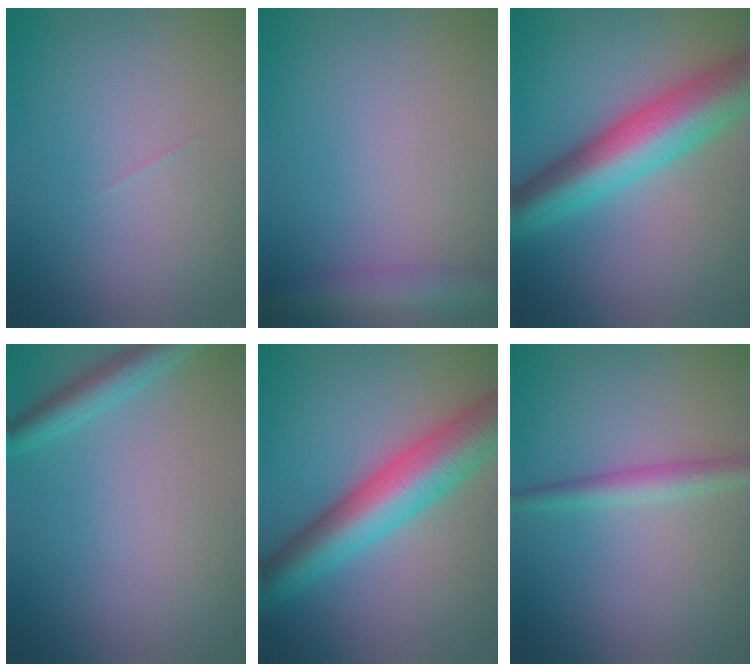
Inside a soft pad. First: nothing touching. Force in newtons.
{"total": 4.0, "press": 3.9, "slide": 0.2}
{"total": 9.6, "press": 9.6, "slide": 0.2}
{"total": 2.7, "press": 2.7, "slide": 0.2}
{"total": 9.0, "press": 9.0, "slide": 0.2}
{"total": 2.4, "press": 2.4, "slide": 0.0}